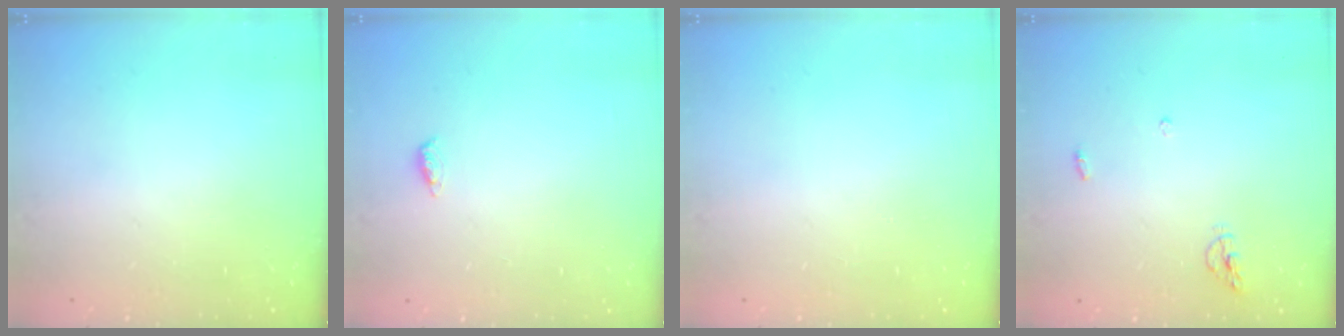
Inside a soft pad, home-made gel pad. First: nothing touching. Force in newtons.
{"total": 3.8, "press": 3.6, "slide": 1.2}
{"total": 0.0}
{"total": 5.0, "press": 4.9, "slide": 0.2}